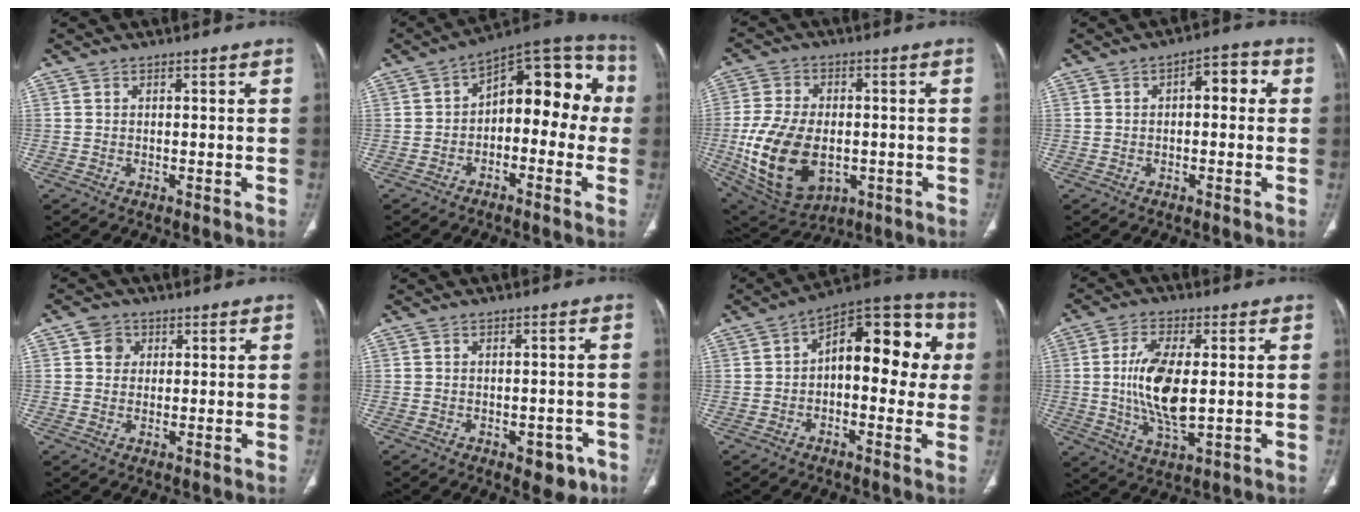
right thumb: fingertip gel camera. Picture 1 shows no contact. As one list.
[{"total": 15.4, "force": [-0.4, 9.0, 12.5], "torque": [-0.109, 0.059, -0.022]}, {"total": 17.8, "force": [-3.2, 11.3, 13.3], "torque": [-0.242, -0.004, -0.032]}, {"total": 5.4, "force": [0.7, 2.8, 4.5], "torque": [-0.043, 0.021, 0.001]}, {"total": 3.5, "force": [1.1, 3.1, 1.1], "torque": [-0.002, -0.001, 0.016]}, {"total": 5.0, "force": [-2.4, 2.9, 3.3], "torque": [-0.019, 0.012, -0.023]}, {"total": 17.6, "force": [1.8, 9.3, 14.8], "torque": [-0.155, 0.043, 0.016]}, {"total": 12.4, "force": [0.4, 5.3, 11.2], "torque": [-0.222, -0.014, 0.012]}]